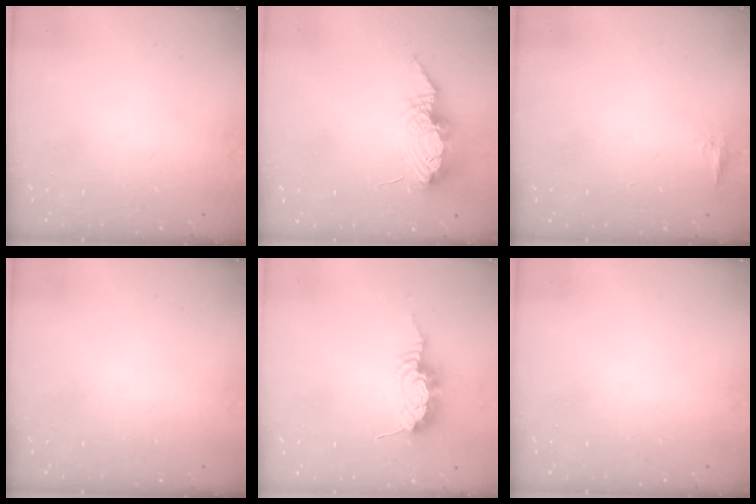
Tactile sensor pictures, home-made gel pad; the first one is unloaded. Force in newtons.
{"total": 10.9, "press": 10.8, "slide": 1.2}
{"total": 4.8, "press": 4.7, "slide": 1.2}
{"total": 0.0}
{"total": 9.2, "press": 9.2, "slide": 1.1}
{"total": 0.0}